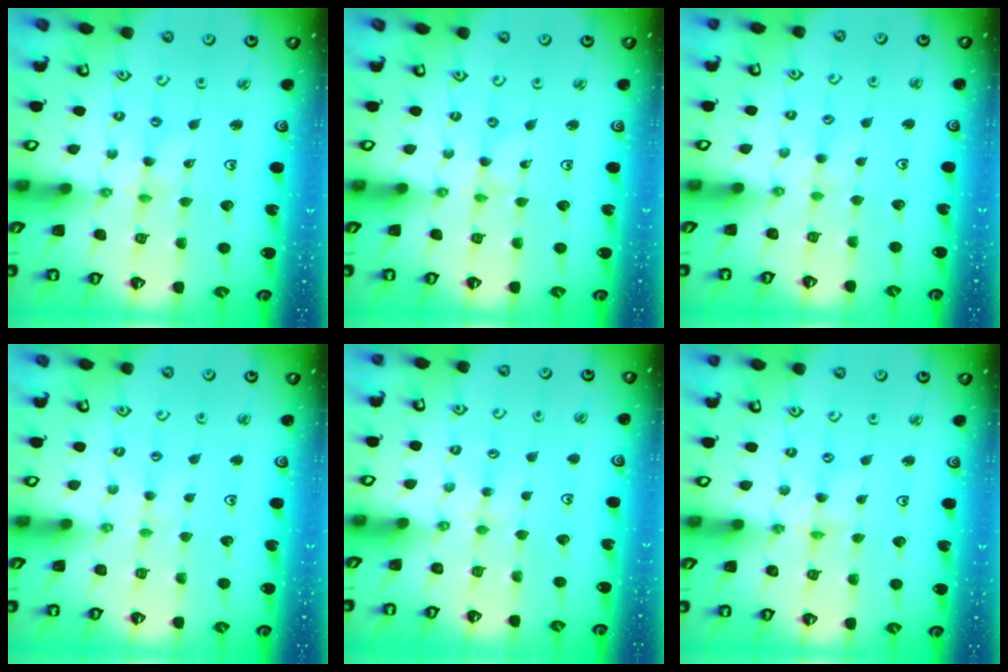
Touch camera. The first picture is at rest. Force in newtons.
{"total": 0.0}
{"total": 2.3, "press": 2.3, "slide": 0.3}
{"total": 1.6, "press": 1.6, "slide": 0.3}
{"total": 2.1, "press": 2.1, "slide": 0.4}
{"total": 0.6, "press": 0.6, "slide": 0.1}